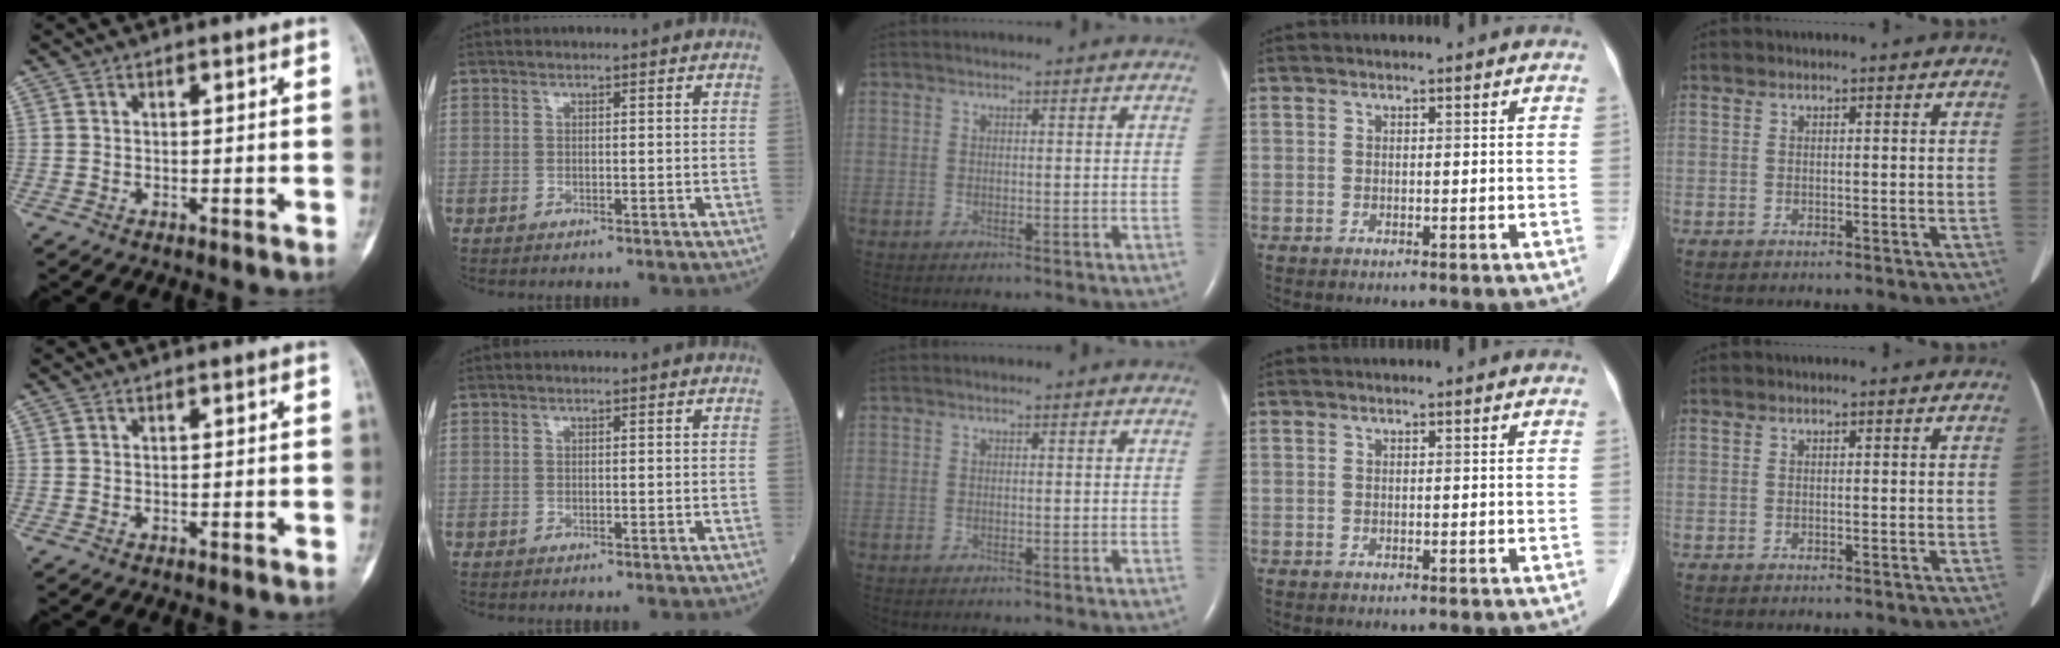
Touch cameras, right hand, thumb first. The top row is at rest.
{}